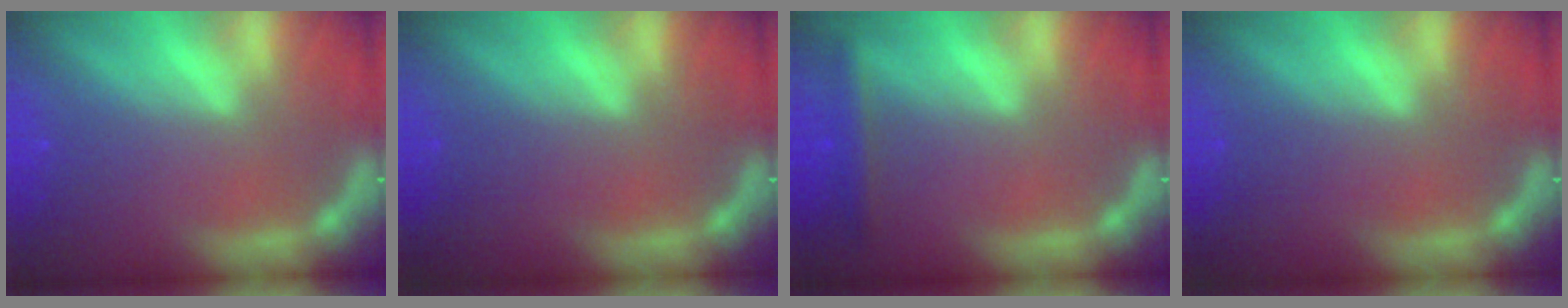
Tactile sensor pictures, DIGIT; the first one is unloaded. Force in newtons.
{"total": 0.0}
{"total": 2.4}
{"total": 0.0}